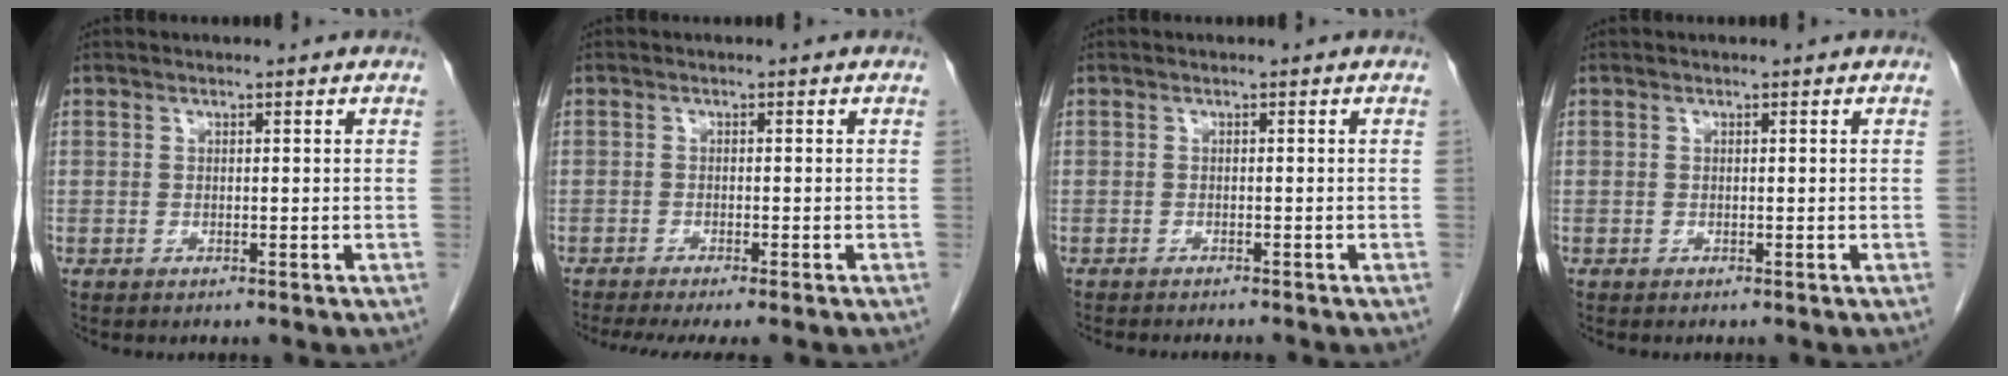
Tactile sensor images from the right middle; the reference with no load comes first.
{"total": 6.4, "force": [-5.2, 0.3, 3.7], "torque": [-0.047, -0.013, -0.083]}
{"total": 5.0, "force": [-4.5, 0.6, 2.1], "torque": [-0.017, -0.006, -0.059]}
{"total": 0.0}